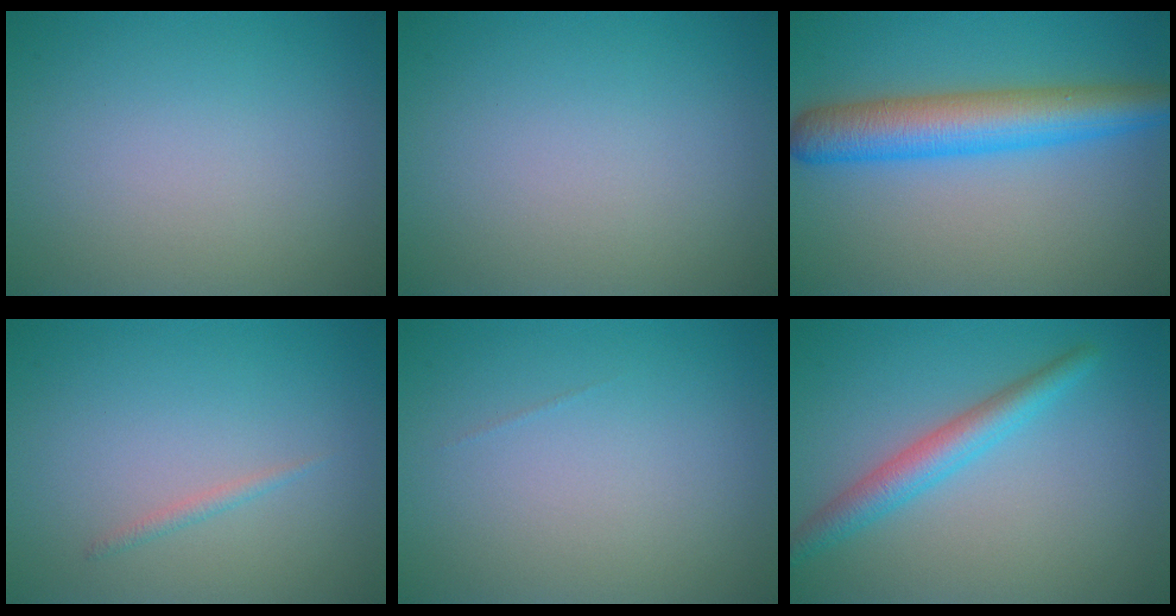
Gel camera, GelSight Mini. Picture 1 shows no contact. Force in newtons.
{"total": 0.0}
{"total": 6.9, "press": 6.9, "slide": 0.2}
{"total": 0.7, "press": 0.7, "slide": 0.1}
{"total": 0.0}
{"total": 3.3, "press": 3.3, "slide": 0.2}